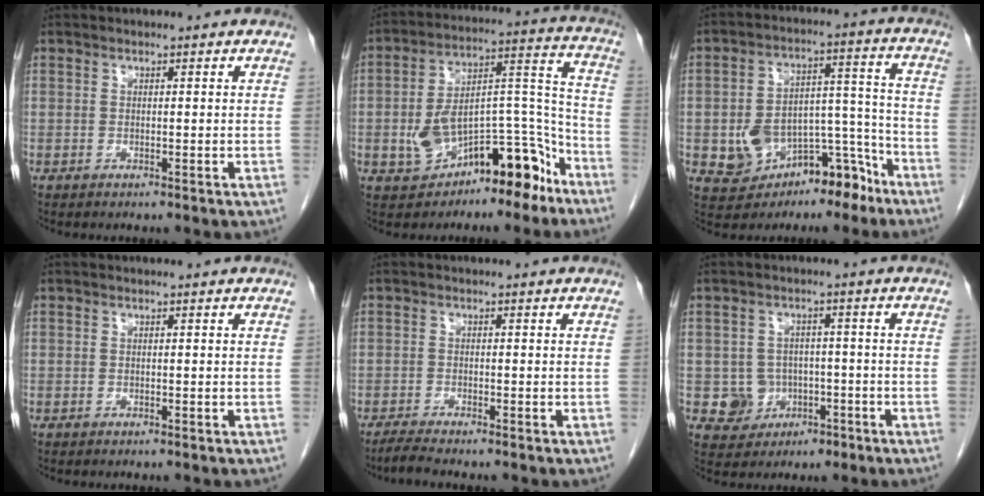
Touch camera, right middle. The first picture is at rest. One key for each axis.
{"total": 15.1, "fx": -8.1, "fy": 6.4, "fz": 11.0, "tx": -0.164, "ty": 0.045, "tz": -0.115}
{"total": 13.3, "fx": -7.3, "fy": 6.9, "fz": 8.6, "tx": -0.129, "ty": 0.042, "tz": -0.100}
{"total": 0.0}
{"total": 2.4, "fx": -2.2, "fy": -0.4, "fz": 1.0, "tx": -0.031, "ty": -0.010, "tz": -0.043}
{"total": 5.4, "fx": -1.6, "fy": 5.1, "fz": 0.8, "tx": -0.005, "ty": 0.015, "tz": -0.014}